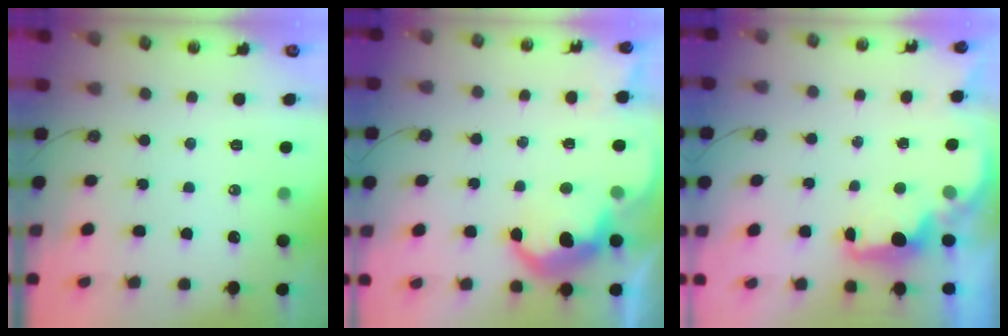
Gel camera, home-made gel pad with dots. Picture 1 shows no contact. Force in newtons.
{"total": 8.3, "press": 8.2, "slide": 0.8}
{"total": 2.5, "press": 2.3, "slide": 0.8}